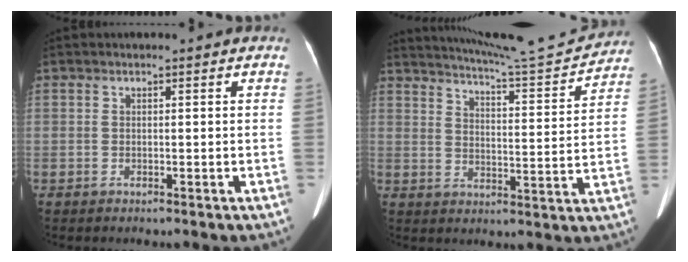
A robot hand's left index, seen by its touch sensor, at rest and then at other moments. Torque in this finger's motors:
{"motor_torque": [0.47, -1.01, 0.02, 0.02]}